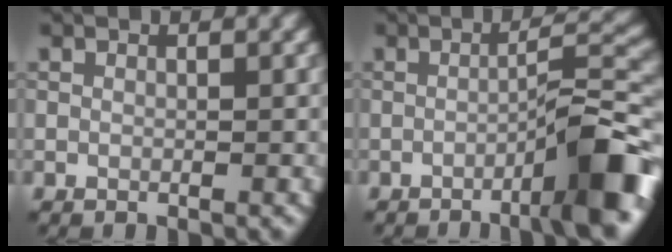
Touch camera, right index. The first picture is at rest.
{"total": 7.6, "force": [-3.8, 1.0, 6.5], "torque": [-0.083, 0.022, -0.064]}